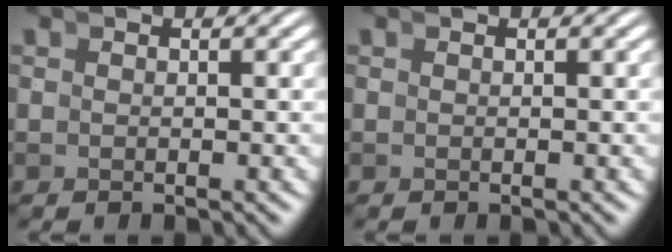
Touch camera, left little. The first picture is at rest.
{"total": 0.0}